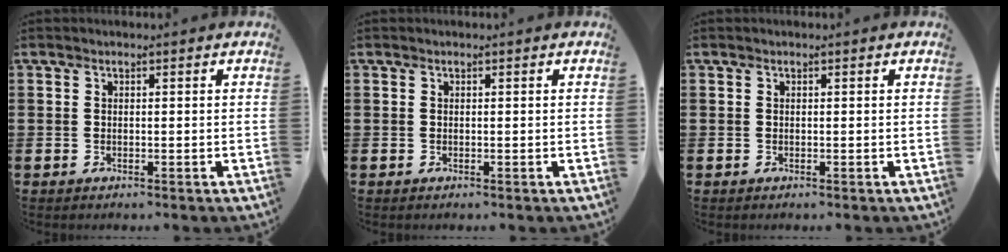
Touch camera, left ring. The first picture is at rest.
{"total": 0.0}
{"total": 0.0}